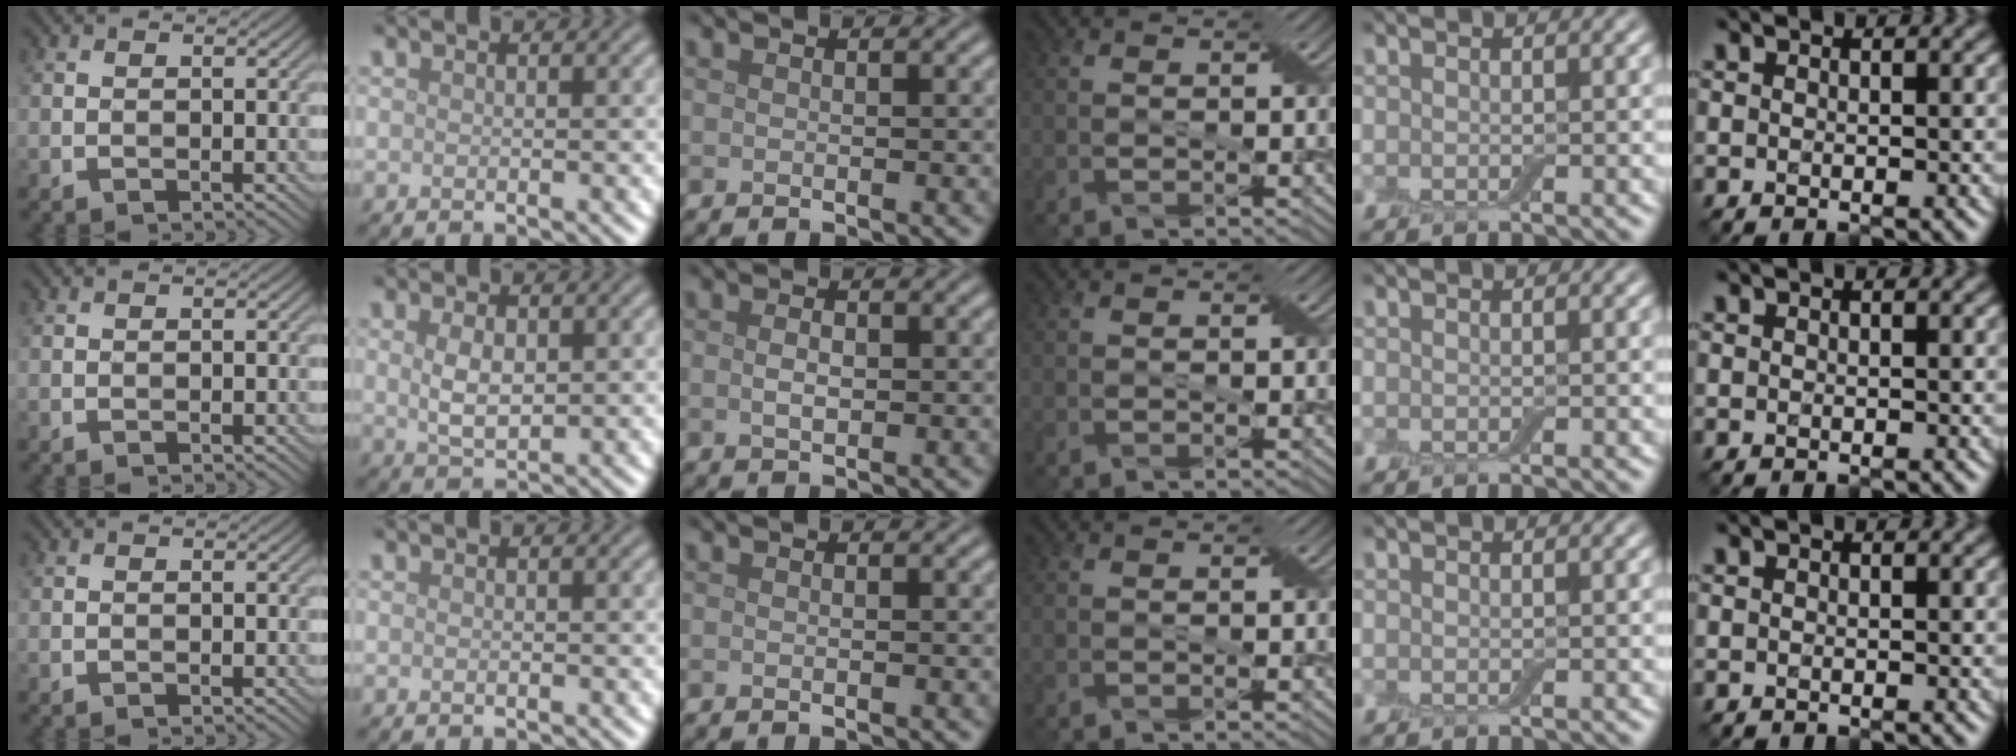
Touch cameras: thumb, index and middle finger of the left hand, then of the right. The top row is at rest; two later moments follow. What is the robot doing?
{"motion": "fold", "object": "apron"}